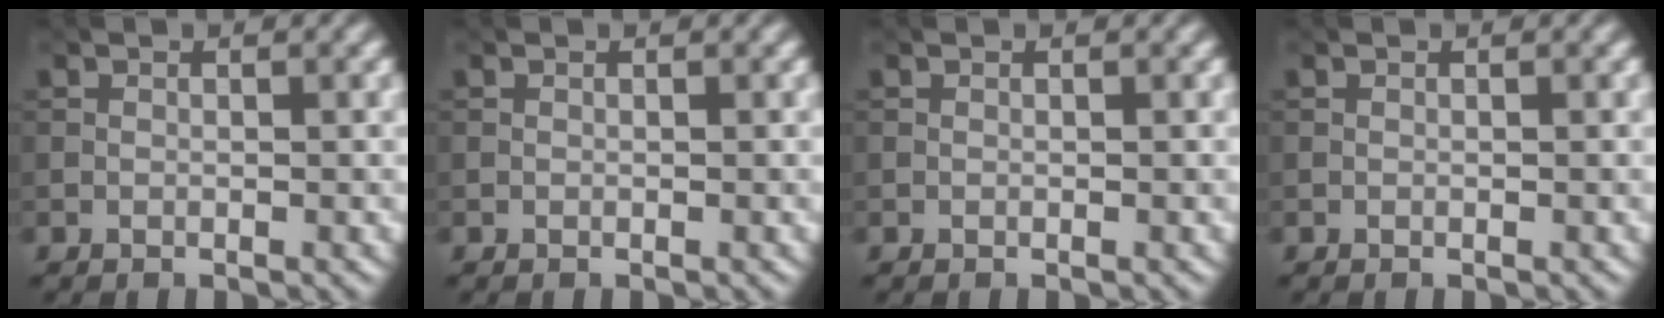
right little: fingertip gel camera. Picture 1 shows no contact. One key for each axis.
{"total": 0.0}
{"total": 0.0}
{"total": 0.0}